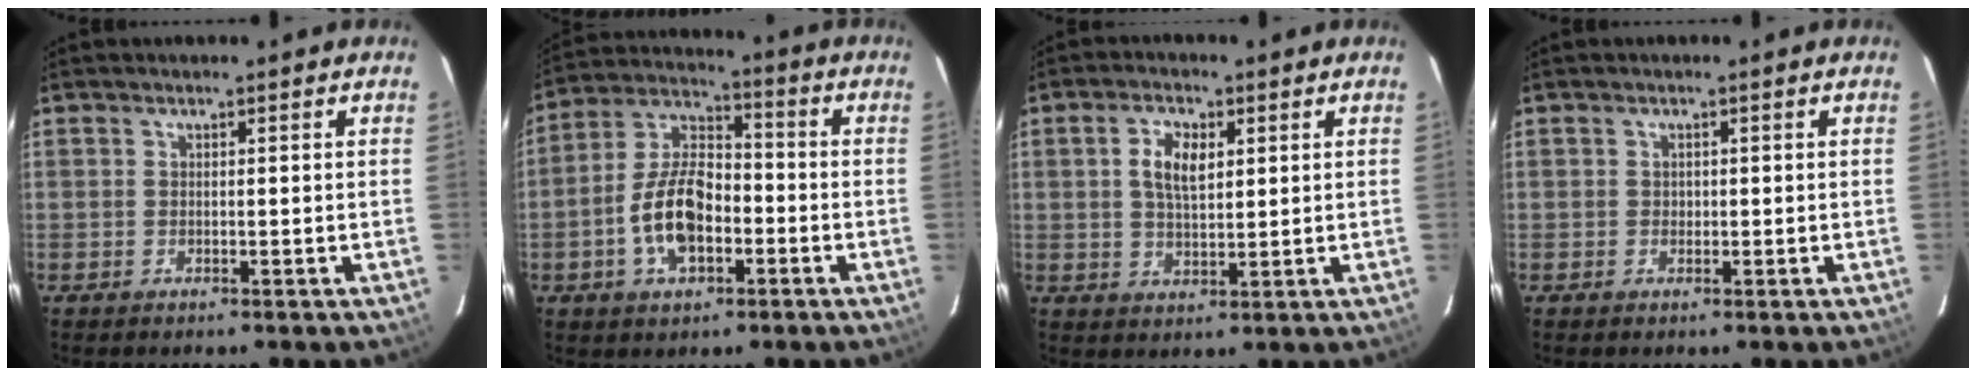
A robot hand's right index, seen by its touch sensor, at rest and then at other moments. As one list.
[{"total": 12.3, "force": [-3.8, 6.5, 9.7], "torque": [-0.199, 0.019, -0.066]}, {"total": 5.7, "force": [1.6, 2.9, 4.6], "torque": [-0.084, 0.007, 0.032]}, {"total": 0.8, "force": [0.0, 0.8, 0.0], "torque": [0.006, -0.001, 0.001]}]